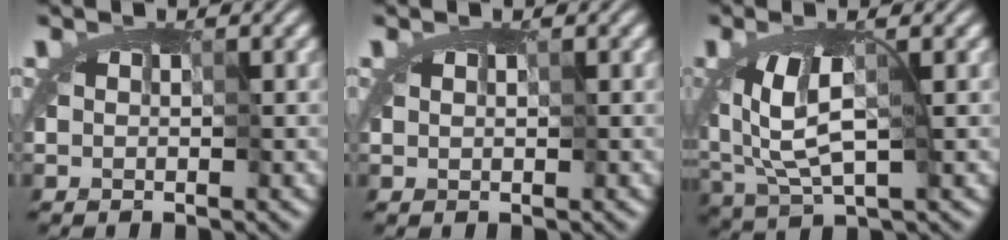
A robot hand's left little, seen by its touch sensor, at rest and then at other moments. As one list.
[{"total": 0.0}, {"total": 3.8, "force": [-0.3, 1.8, 3.4], "torque": [-0.068, -0.011, -0.002]}]